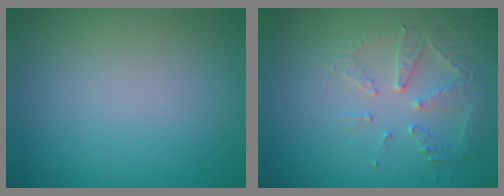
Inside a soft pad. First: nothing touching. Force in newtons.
{"total": 4.1, "press": 3.7, "slide": 1.7}